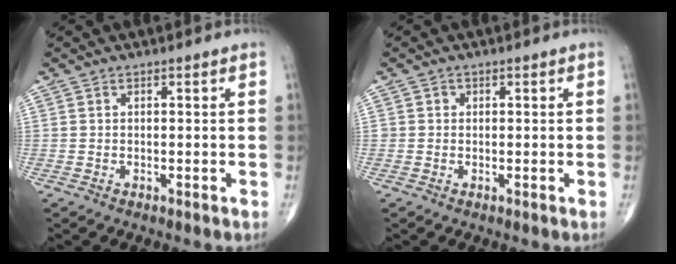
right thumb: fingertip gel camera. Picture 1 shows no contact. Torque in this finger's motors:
{"motor_torque": [0.17, 0.04, 0.18, 0.12, -0.01]}